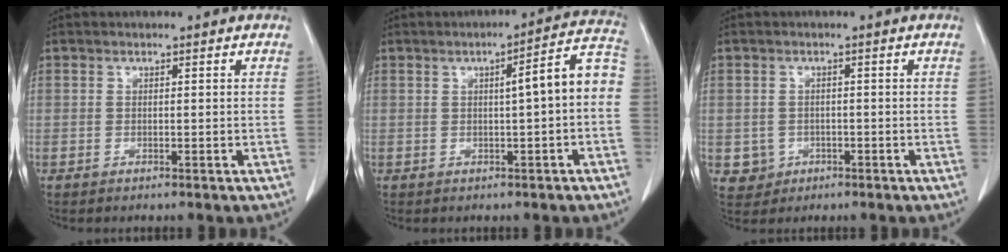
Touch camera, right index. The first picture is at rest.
{"total": 7.8, "force": [0.1, 0.6, 7.8], "torque": [-0.096, 0.026, -0.005]}
{"total": 3.6, "force": [-0.8, 3.5, 0.3], "torque": [0.003, 0.008, -0.005]}